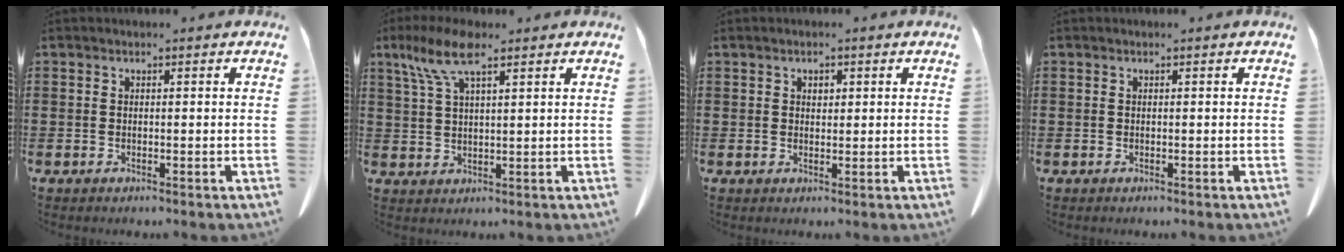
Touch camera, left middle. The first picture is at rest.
{"total": 7.4, "force": [4.5, 2.0, 5.6], "torque": [-0.127, 0.000, 0.077]}
{"total": 1.1, "force": [0.6, 0.7, 0.7], "torque": [-0.015, 0.006, 0.011]}
{"total": 0.0}